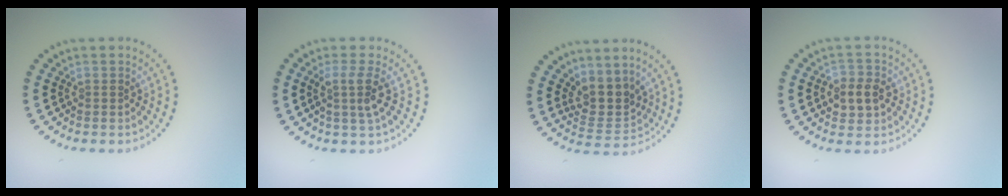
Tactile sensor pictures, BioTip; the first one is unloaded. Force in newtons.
{"total": 2.6, "press": 2.0, "slide": 1.7}
{"total": 3.3, "press": 2.5, "slide": 2.1}
{"total": 3.0, "press": 2.9, "slide": 0.4}